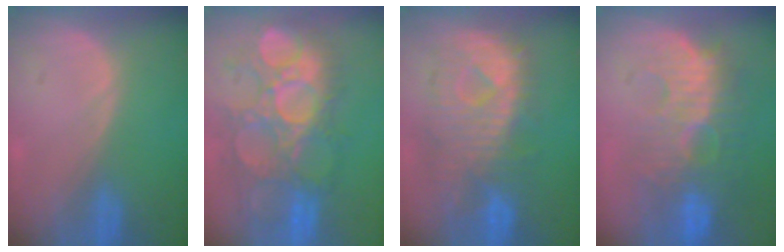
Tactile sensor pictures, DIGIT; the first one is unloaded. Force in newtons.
{"total": 12.0, "press": 11.4, "slide": 3.7}
{"total": 10.7, "press": 9.6, "slide": 4.7}
{"total": 10.8, "press": 9.9, "slide": 4.2}